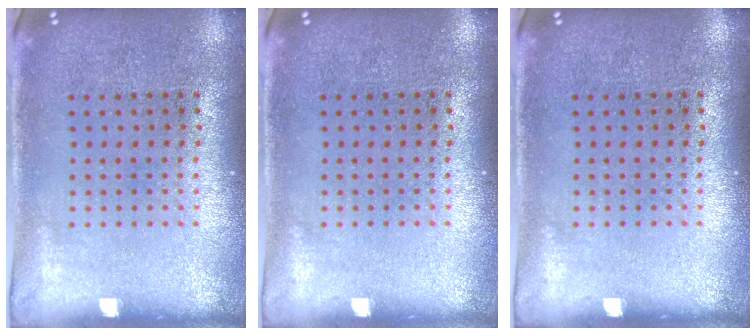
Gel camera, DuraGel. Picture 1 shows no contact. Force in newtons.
{"total": 0.0}
{"total": 0.0}